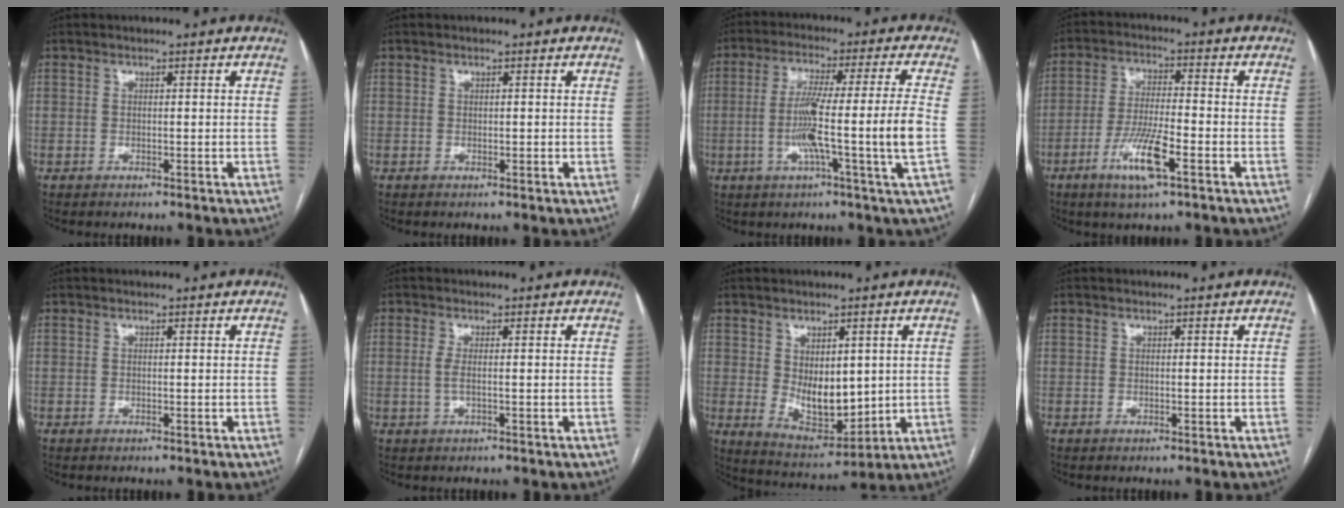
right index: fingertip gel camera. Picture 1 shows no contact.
{"total": 0.0}
{"total": 13.1, "force": [-2.5, -2.2, 12.7], "torque": [-0.222, -0.005, -0.047]}
{"total": 8.7, "force": [-4.2, 1.0, 7.5], "torque": [-0.150, -0.011, -0.076]}
{"total": 0.0}
{"total": 2.0, "force": [-0.2, 0.3, 1.9], "torque": [-0.046, -0.001, -0.005]}
{"total": 9.0, "force": [0.8, 4.8, 7.6], "torque": [-0.130, -0.007, 0.036]}
{"total": 0.0}